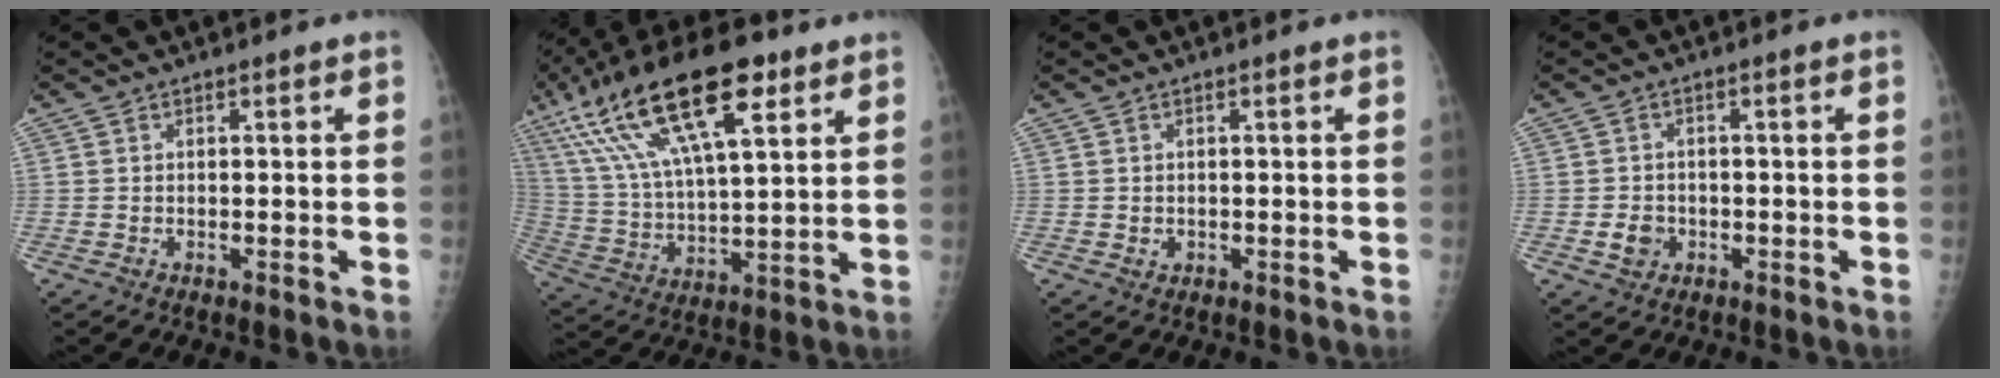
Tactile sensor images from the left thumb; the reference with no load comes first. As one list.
[{"total": 23.9, "force": [12.2, 8.5, 18.7], "torque": [-0.344, -0.007, 0.221]}, {"total": 1.0, "force": [0.0, 0.9, 0.4], "torque": [-0.005, 0.000, 0.003]}, {"total": 3.3, "force": [-1.1, 2.9, 1.4], "torque": [-0.013, 0.006, -0.016]}]